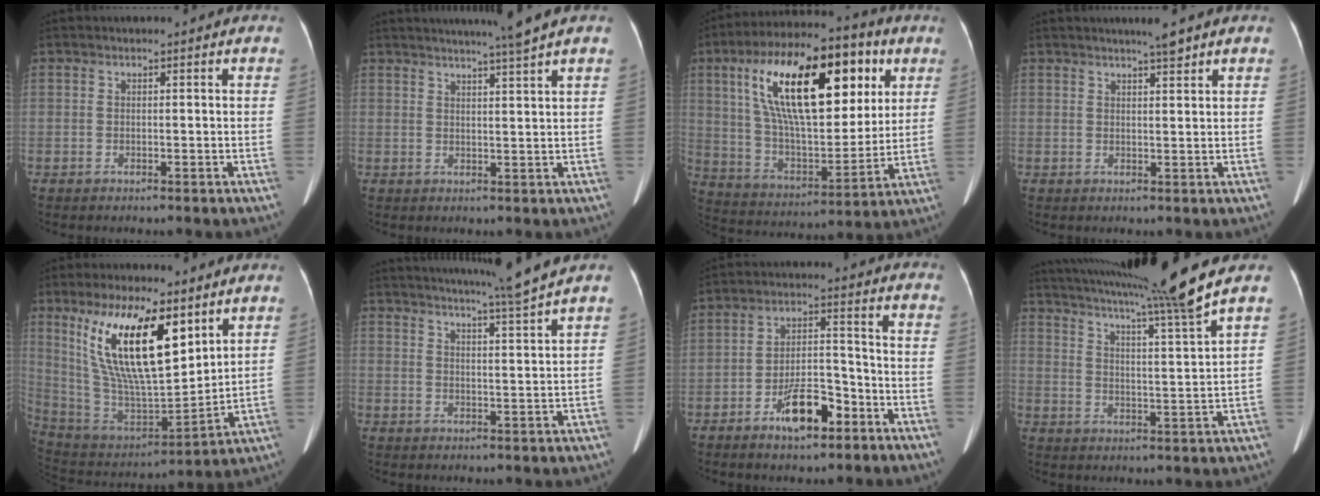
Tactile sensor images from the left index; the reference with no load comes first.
{"total": 6.1, "force": [5.0, -1.7, 3.1], "torque": [-0.044, -0.001, 0.068]}
{"total": 23.9, "force": [8.9, 9.1, 20.2], "torque": [-0.366, 0.042, 0.149]}
{"total": 2.4, "force": [2.0, -0.1, 1.4], "torque": [-0.025, 0.005, 0.032]}
{"total": 18.7, "force": [8.9, 5.3, 15.5], "torque": [-0.296, 0.005, 0.168]}
{"total": 9.6, "force": [8.4, -2.4, 3.9], "torque": [-0.062, -0.022, 0.119]}
{"total": 8.7, "force": [-5.1, 3.1, 6.3], "torque": [-0.116, 0.010, -0.085]}
{"total": 14.9, "force": [12.5, -2.9, 7.6], "torque": [-0.132, -0.035, 0.185]}